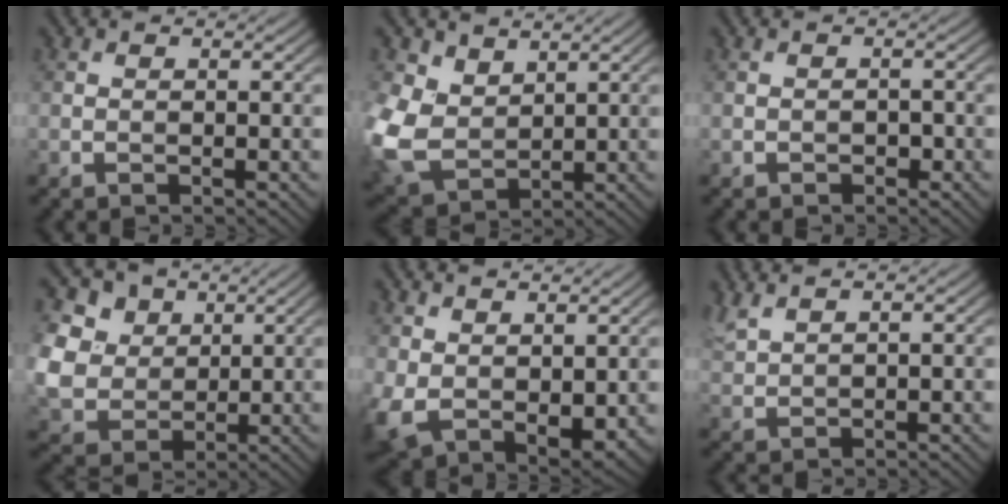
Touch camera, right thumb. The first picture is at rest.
{"total": 9.6, "force": [2.8, 7.0, 5.9], "torque": [-0.191, -0.005, 0.063]}
{"total": 1.1, "force": [-0.6, 0.7, 0.6], "torque": [-0.007, 0.001, -0.012]}
{"total": 9.8, "force": [3.6, 7.8, 4.7], "torque": [-0.160, 0.010, 0.063]}
{"total": 8.4, "force": [1.8, 5.7, 5.9], "torque": [-0.161, -0.035, 0.061]}
{"total": 2.7, "force": [2.3, 0.3, 1.3], "torque": [-0.038, 0.012, 0.056]}